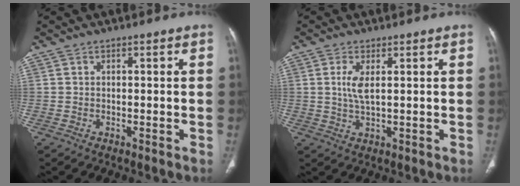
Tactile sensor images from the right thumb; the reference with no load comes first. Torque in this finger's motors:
{"motor_torque": [-0.36, 0.55, 0.26, 0.75, 0.05]}